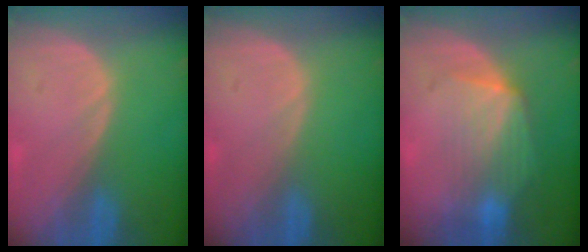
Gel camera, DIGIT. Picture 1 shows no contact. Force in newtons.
{"total": 0.0}
{"total": 7.4, "press": 6.9, "slide": 2.5}